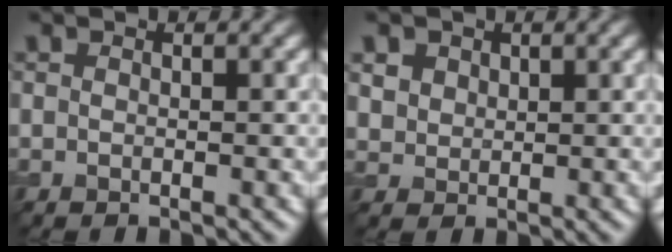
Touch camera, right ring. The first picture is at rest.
{"total": 3.3, "force": [1.8, 2.4, 1.4], "torque": [-0.047, 0.003, 0.041]}